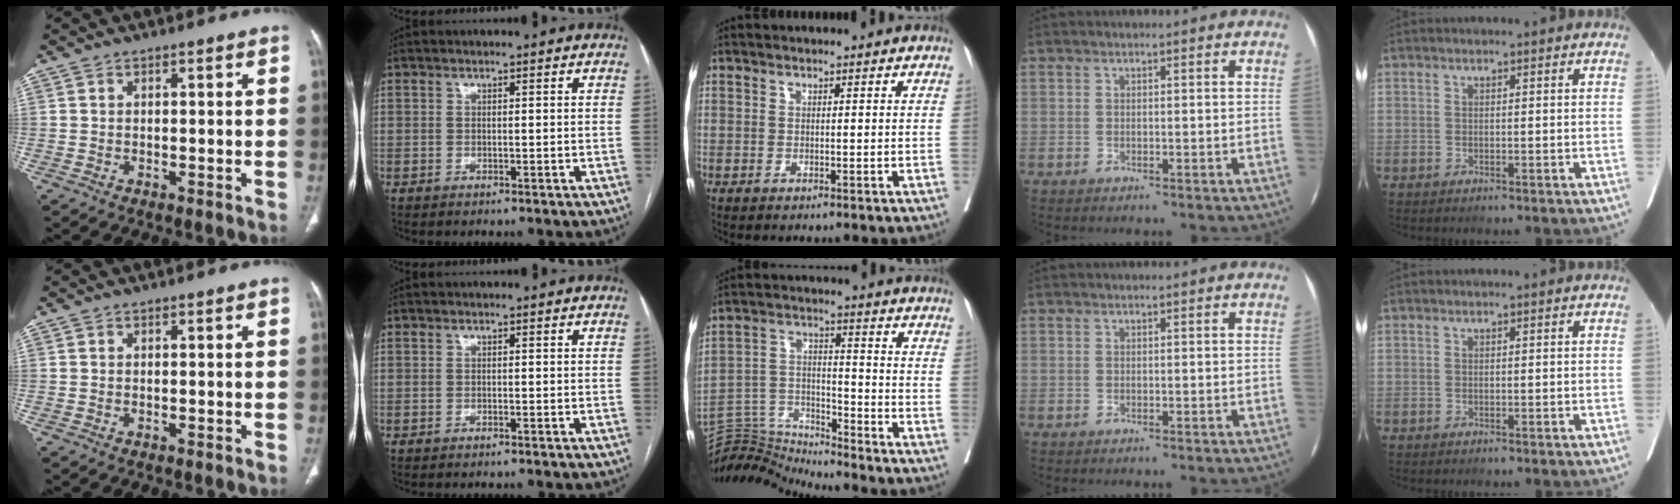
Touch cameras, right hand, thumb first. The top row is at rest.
{"middle": {"total": 8.6, "force": [-8.5, -1.4, -1.0], "torque": [0.015, 0.040, -0.154]}}